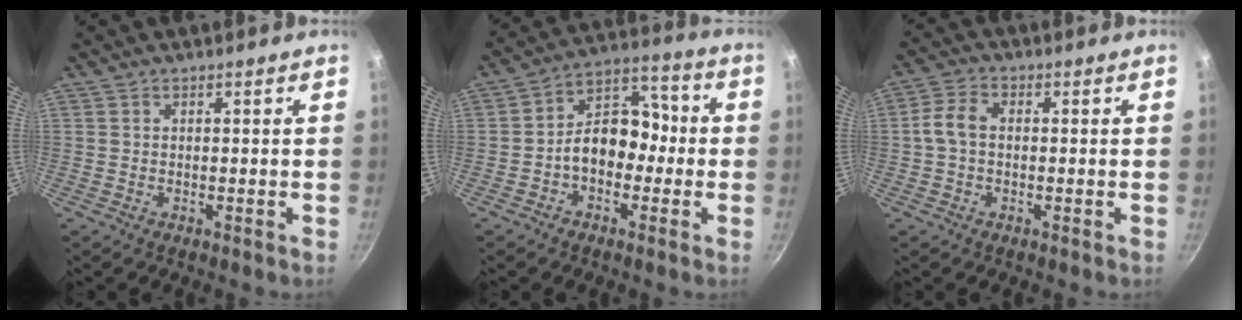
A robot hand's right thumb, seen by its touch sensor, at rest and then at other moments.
{"total": 11.4, "force": [-1.9, 7.9, 8.0], "torque": [-0.098, 0.049, -0.046]}
{"total": 5.0, "force": [-0.2, 3.3, 3.7], "torque": [-0.075, 0.016, -0.010]}